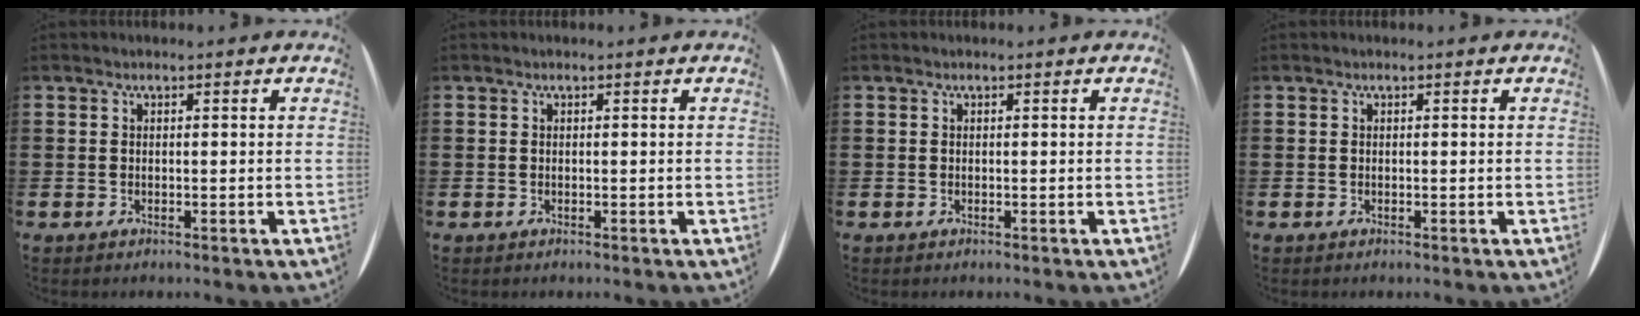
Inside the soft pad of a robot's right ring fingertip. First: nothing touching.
{"total": 0.0}
{"total": 0.0}
{"total": 0.0}